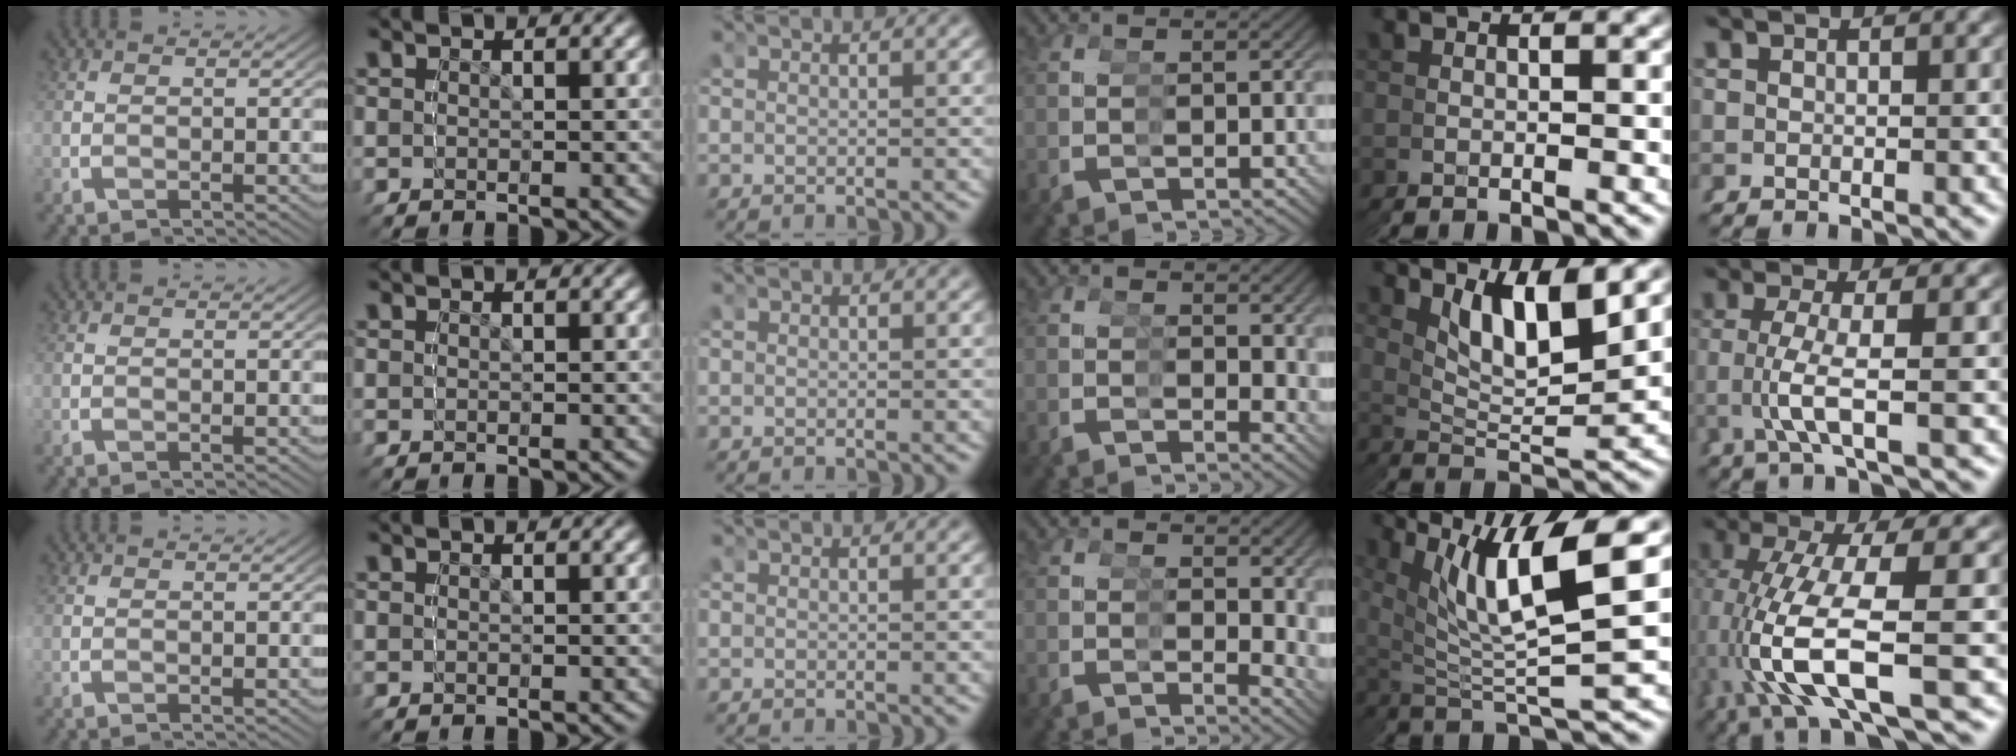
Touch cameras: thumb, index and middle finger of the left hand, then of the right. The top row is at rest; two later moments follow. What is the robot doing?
{"motion": "grasp_and_lifting", "object": "condiment"}